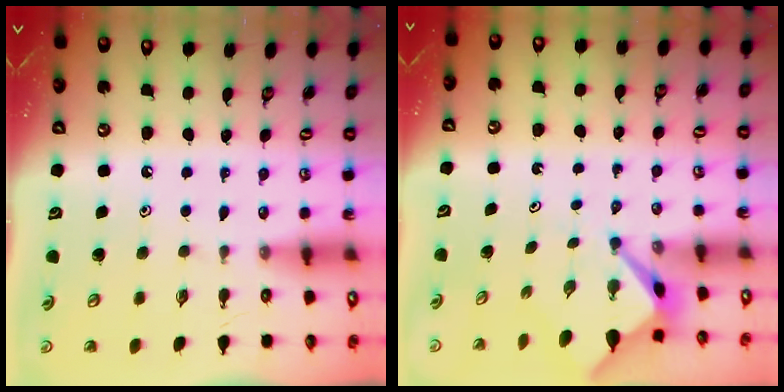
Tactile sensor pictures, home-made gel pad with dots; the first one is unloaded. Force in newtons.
{"total": 3.2, "press": 3.2, "slide": 0.3}